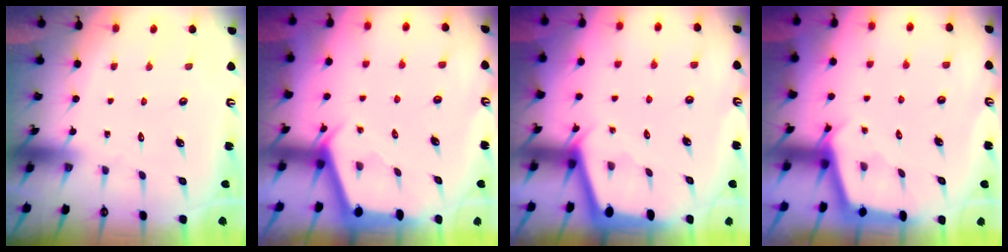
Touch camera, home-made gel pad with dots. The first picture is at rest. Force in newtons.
{"total": 2.9, "press": 2.9, "slide": 0.3}
{"total": 2.7, "press": 2.7, "slide": 0.2}
{"total": 2.9, "press": 2.9, "slide": 0.4}